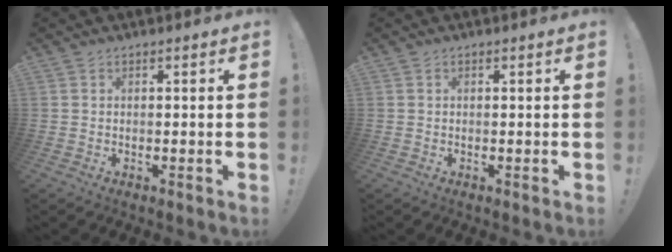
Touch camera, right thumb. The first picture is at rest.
{"total": 0.0}